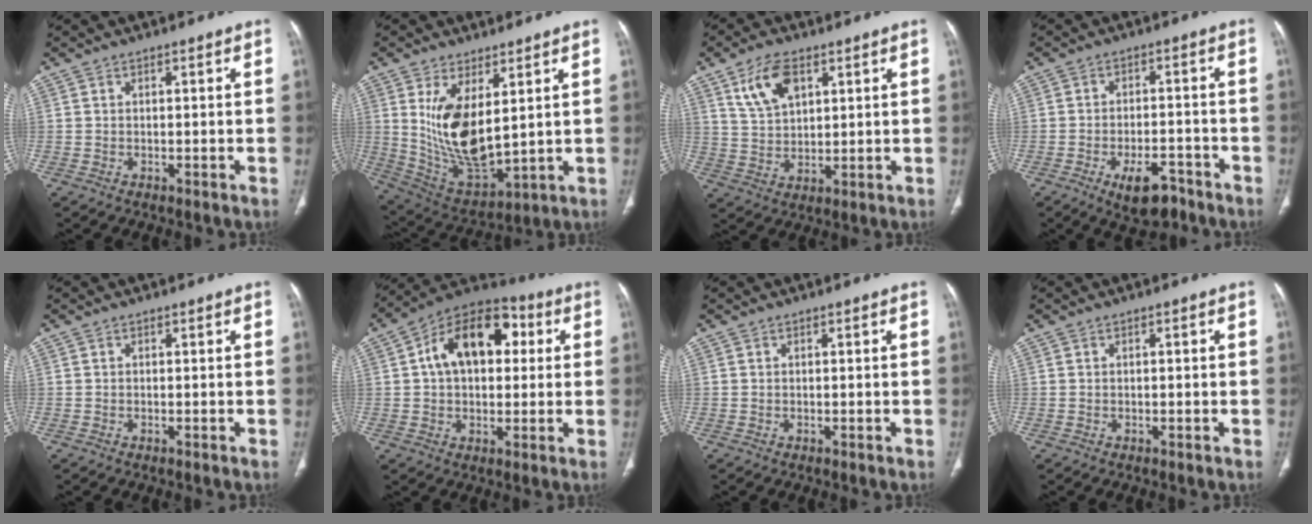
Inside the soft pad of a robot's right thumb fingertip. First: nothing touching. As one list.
[{"total": 14.4, "force": [3.7, 6.7, 12.2], "torque": [-0.222, -0.030, 0.097]}, {"total": 8.8, "force": [4.5, 4.8, 5.8], "torque": [-0.097, -0.016, 0.092]}, {"total": 7.7, "force": [-4.8, 3.6, 4.9], "torque": [-0.067, 0.023, -0.069]}, {"total": 0.0}, {"total": 16.7, "force": [3.6, 10.6, 12.4], "torque": [-0.163, 0.026, 0.049]}, {"total": 0.0}, {"total": 0.6, "force": [0.0, 0.2, 0.6], "torque": [-0.012, 0.001, 0.002]}]